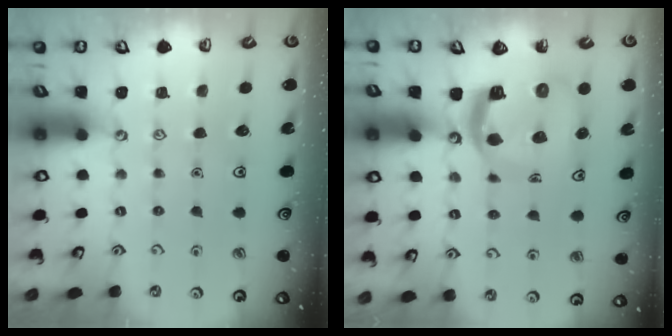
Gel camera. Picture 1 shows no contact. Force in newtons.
{"total": 9.5, "press": 9.4, "slide": 1.2}